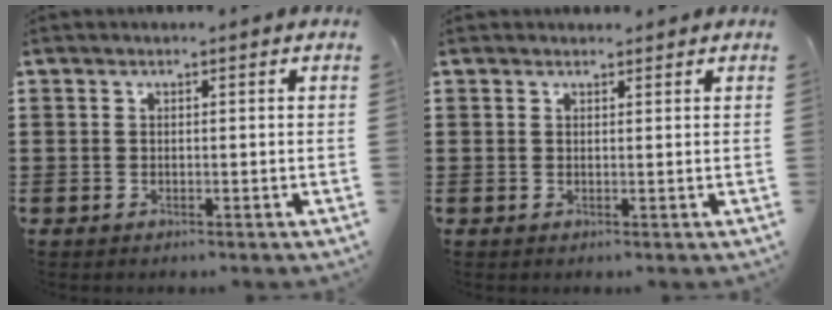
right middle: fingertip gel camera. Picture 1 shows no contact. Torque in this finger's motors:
{"motor_torque": [0.11, -0.10, 0.06, -0.01]}